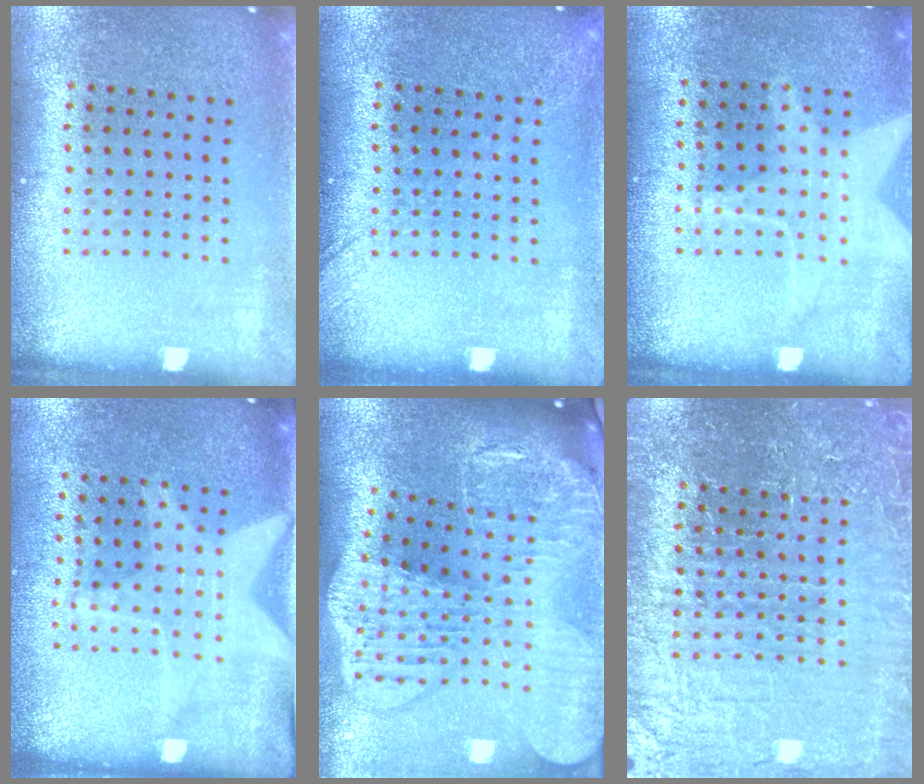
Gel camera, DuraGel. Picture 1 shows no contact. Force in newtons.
{"total": 1.4, "press": 1.3, "slide": 0.3}
{"total": 1.2, "press": 1.2, "slide": 0.1}
{"total": 1.9, "press": 1.6, "slide": 1.1}
{"total": 4.4, "press": 3.3, "slide": 2.9}
{"total": 5.1, "press": 4.6, "slide": 2.0}